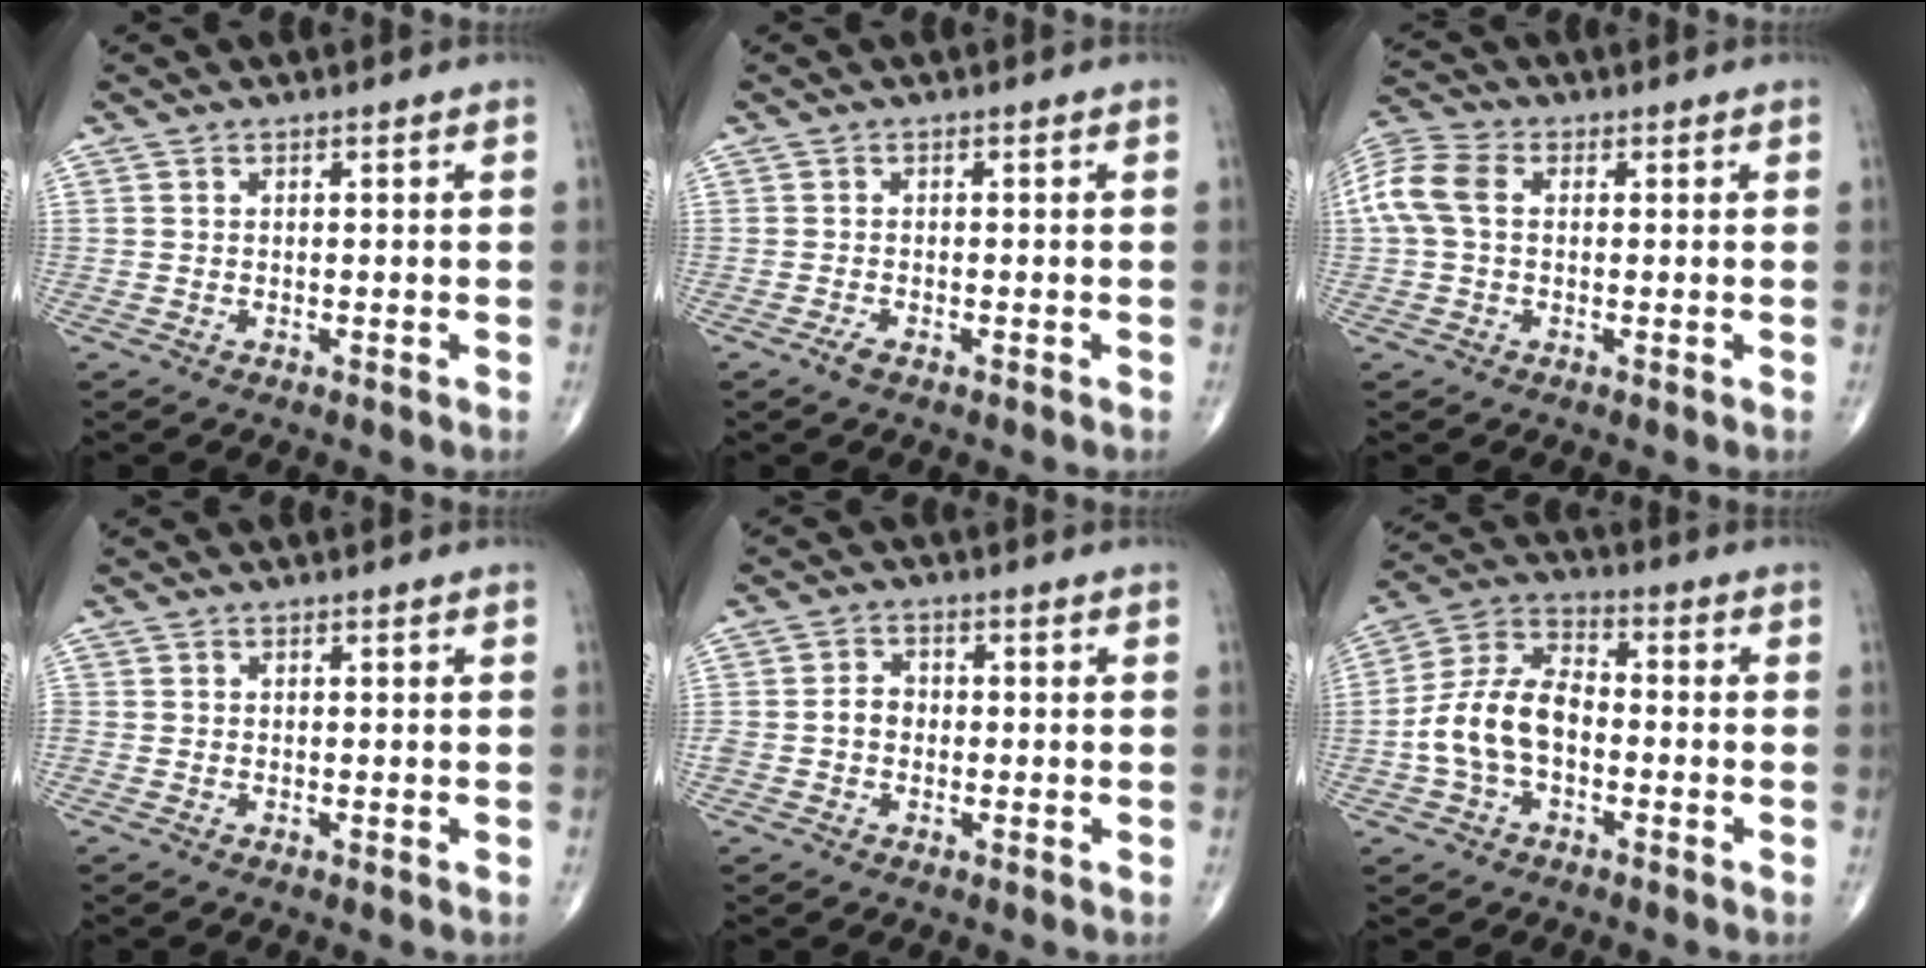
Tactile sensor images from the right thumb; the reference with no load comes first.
{"total": 1.5, "force": [-0.9, 0.5, 1.0], "torque": [-0.028, 0.001, -0.020]}
{"total": 8.6, "force": [0.9, 5.9, 6.2], "torque": [-0.148, 0.027, 0.015]}
{"total": 0.7, "force": [-0.3, 0.4, 0.4], "torque": [-0.011, -0.002, -0.012]}
{"total": 3.6, "force": [-0.7, 2.9, 2.0], "torque": [-0.031, 0.015, -0.017]}
{"total": 11.9, "force": [-2.3, 7.6, 8.9], "torque": [-0.168, 0.042, -0.051]}